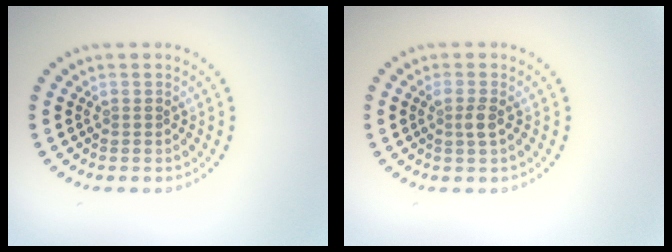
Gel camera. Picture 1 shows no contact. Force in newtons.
{"total": 1.4, "press": 1.2, "slide": 0.8}